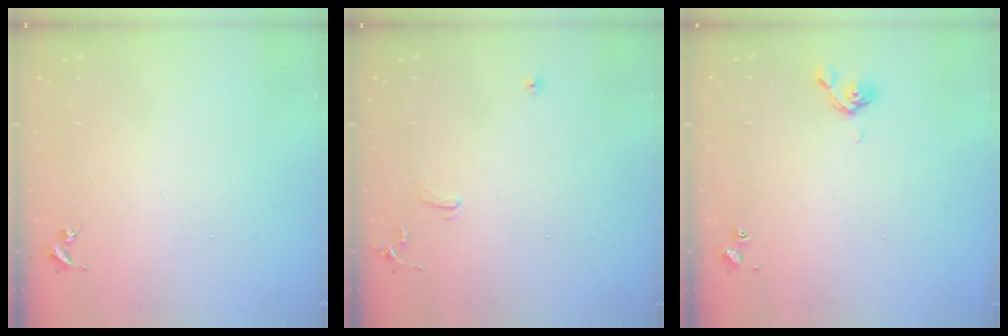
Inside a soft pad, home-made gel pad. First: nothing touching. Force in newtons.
{"total": 6.9, "press": 6.9, "slide": 0.7}
{"total": 5.7, "press": 5.6, "slide": 1.2}